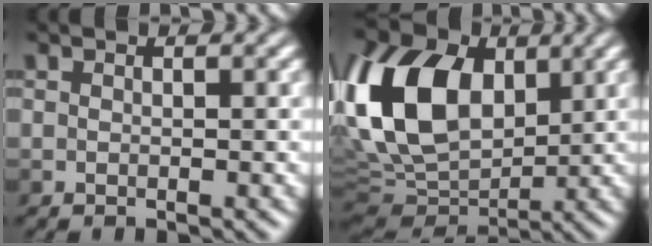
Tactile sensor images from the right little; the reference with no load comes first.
{"total": 13.7, "force": [3.1, 9.3, 9.6], "torque": [-0.219, 0.022, 0.044]}